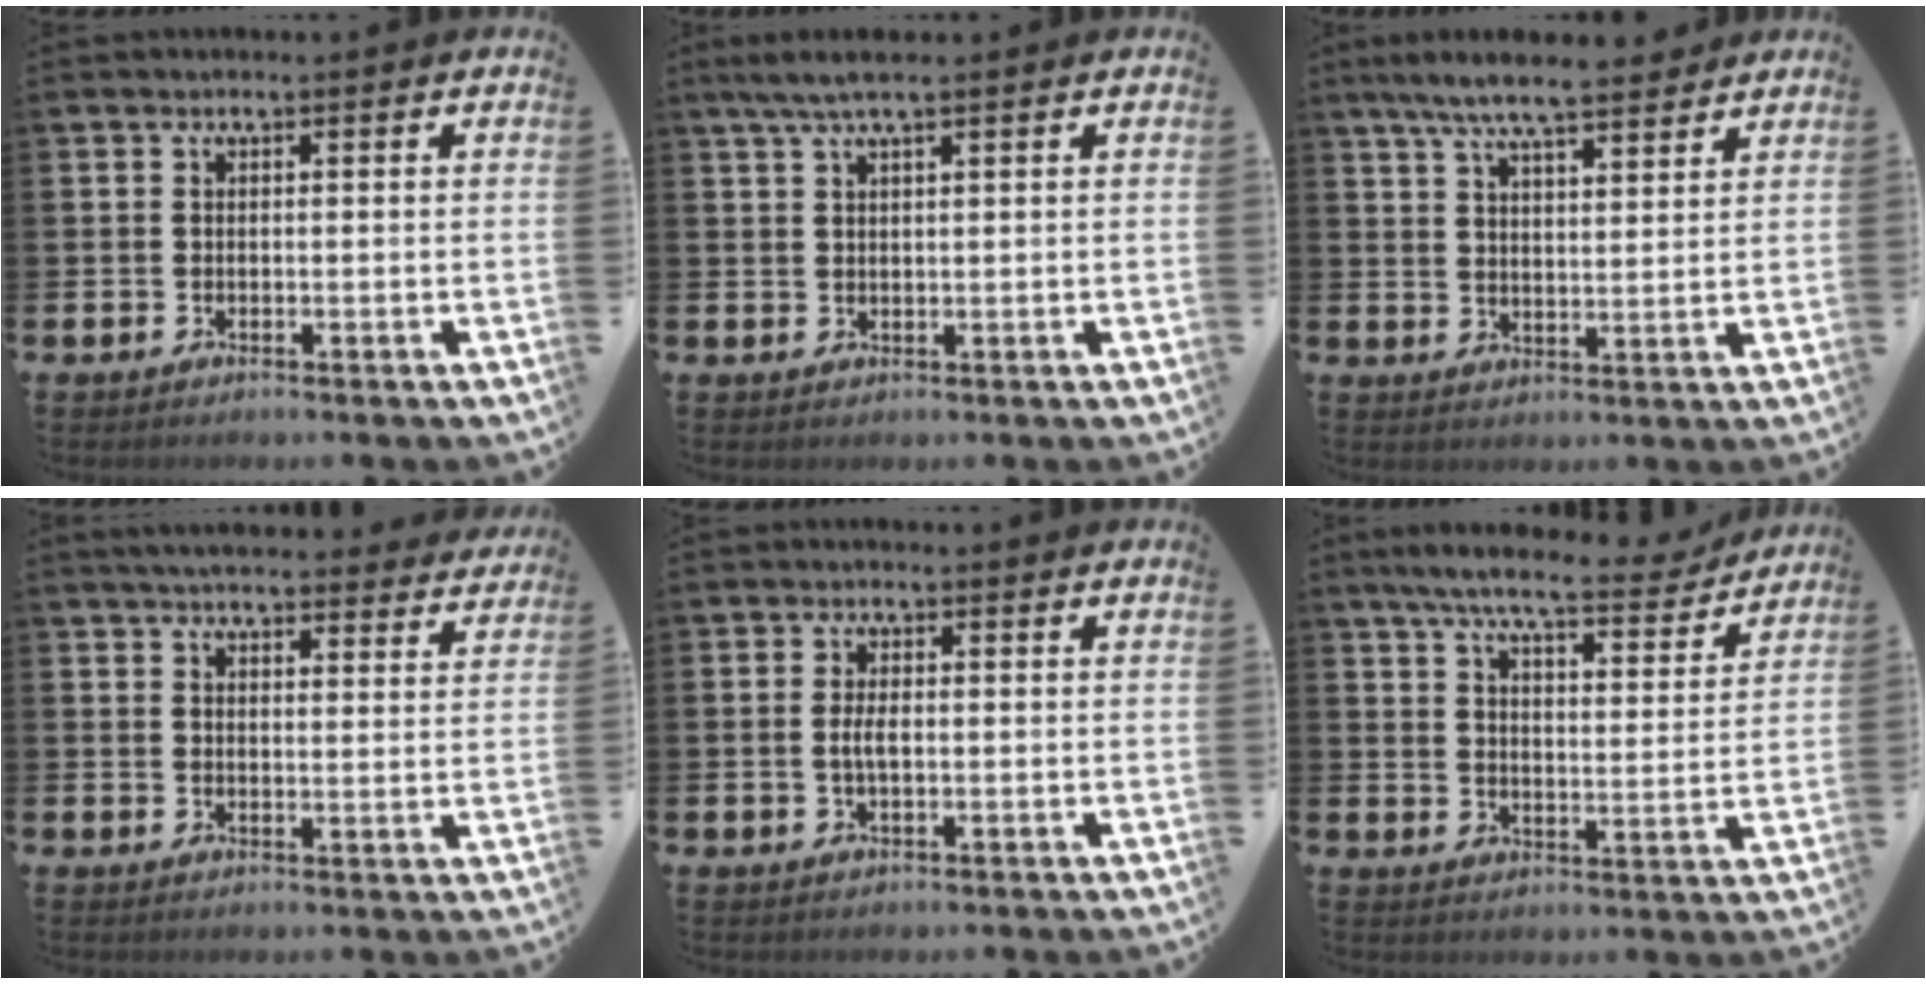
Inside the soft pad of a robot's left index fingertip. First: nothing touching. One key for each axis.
{"total": 3.2, "fx": 2.4, "fy": 0.4, "fz": 2.1, "tx": -0.046, "ty": 0.001, "tz": 0.042}
{"total": 7.5, "fx": 6.9, "fy": 1.0, "fz": 2.8, "tx": -0.065, "ty": -0.026, "tz": 0.125}
{"total": 4.6, "fx": 4.5, "fy": 0.6, "fz": 0.8, "tx": -0.025, "ty": -0.021, "tz": 0.081}
{"total": 2.3, "fx": -0.1, "fy": 0.9, "fz": 2.2, "tx": -0.043, "ty": 0.002, "tz": -0.003}
{"total": 8.0, "fx": 7.2, "fy": 0.8, "fz": 3.3, "tx": -0.072, "ty": -0.042, "tz": 0.120}